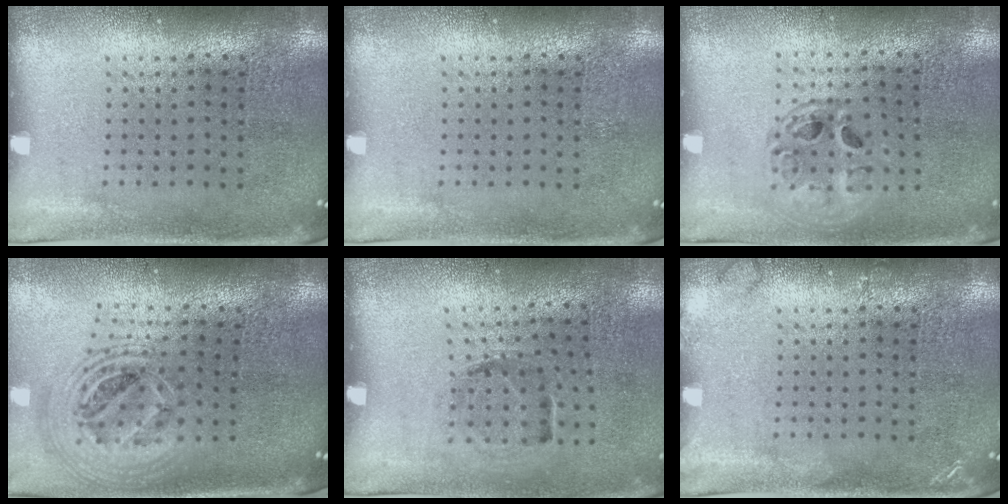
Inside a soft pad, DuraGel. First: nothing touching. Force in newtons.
{"total": 0.0}
{"total": 1.3, "press": 1.2, "slide": 0.5}
{"total": 2.3, "press": 1.8, "slide": 1.5}
{"total": 1.1, "press": 0.8, "slide": 0.8}
{"total": 1.2, "press": 1.1, "slide": 0.2}